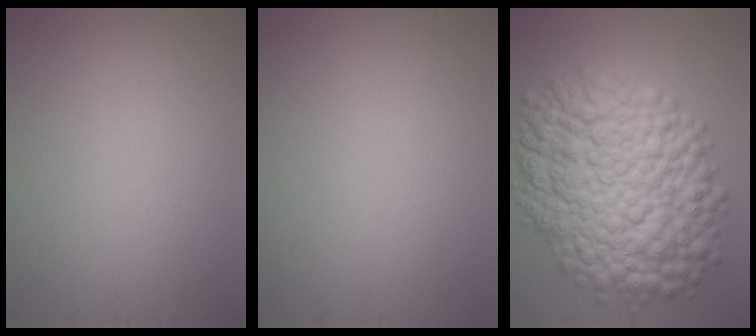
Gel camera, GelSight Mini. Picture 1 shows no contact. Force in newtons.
{"total": 0.0}
{"total": 14.3, "press": 14.3, "slide": 0.3}